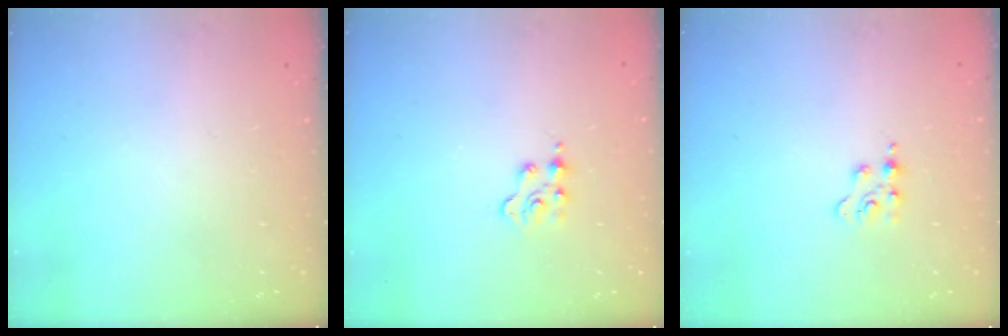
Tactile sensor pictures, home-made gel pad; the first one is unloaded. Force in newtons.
{"total": 2.4, "press": 2.3, "slide": 0.5}
{"total": 2.9, "press": 2.9, "slide": 0.4}